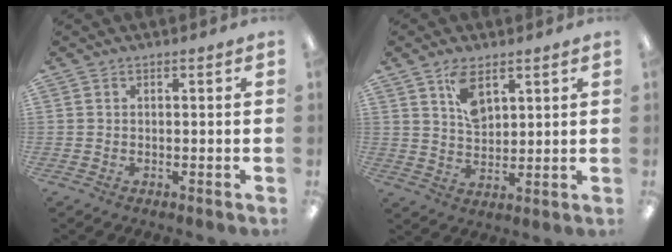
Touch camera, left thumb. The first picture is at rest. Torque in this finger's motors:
{"motor_torque": [0.91, 0.80, 0.48, -0.56, 0.01]}